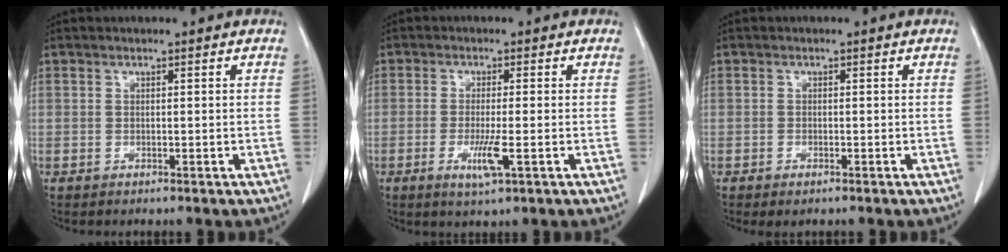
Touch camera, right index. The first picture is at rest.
{"total": 4.3, "force": [-1.4, 0.2, 4.0], "torque": [-0.077, -0.009, -0.022]}
{"total": 1.3, "force": [-0.9, 0.4, 0.8], "torque": [-0.014, -0.001, -0.009]}